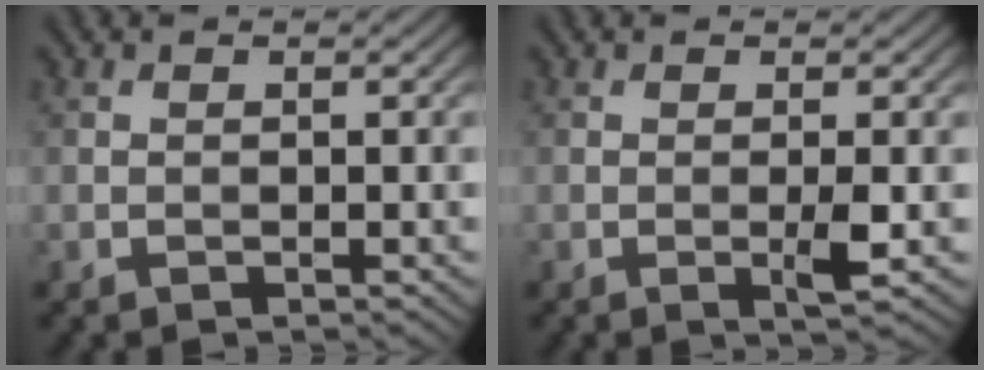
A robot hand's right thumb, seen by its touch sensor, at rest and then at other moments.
{"total": 1.9, "force": [-0.3, 0.0, 1.9], "torque": [-0.035, -0.001, -0.008]}